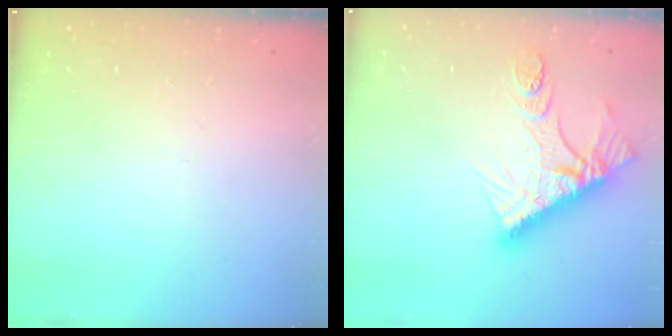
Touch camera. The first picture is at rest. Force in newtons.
{"total": 14.0, "press": 14.0, "slide": 1.2}